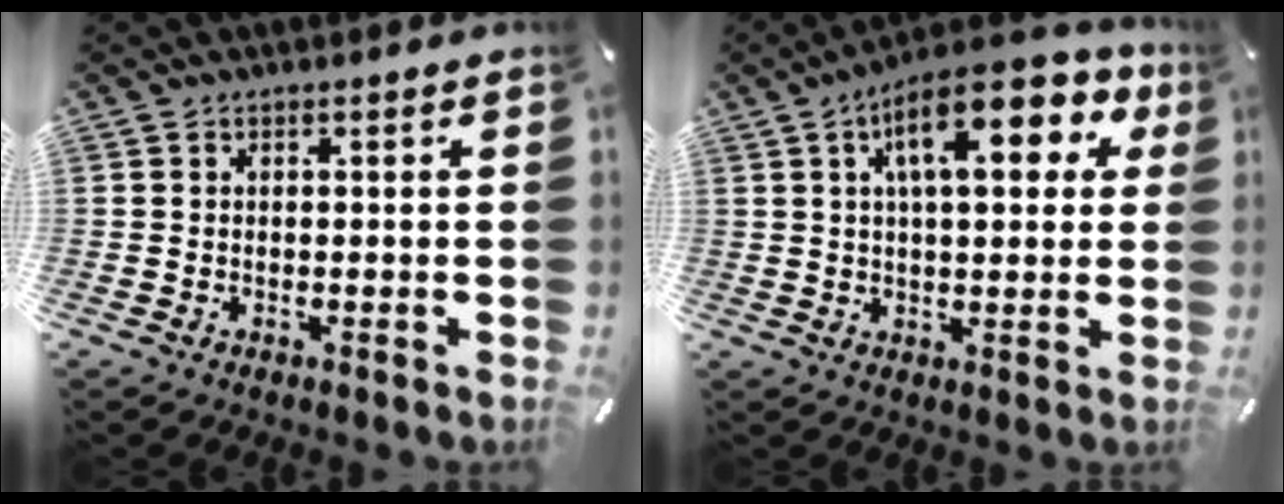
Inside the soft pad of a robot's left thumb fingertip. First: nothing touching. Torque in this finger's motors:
{"motor_torque": [1.09, 0.95, 1.88, -0.89, 0.25]}